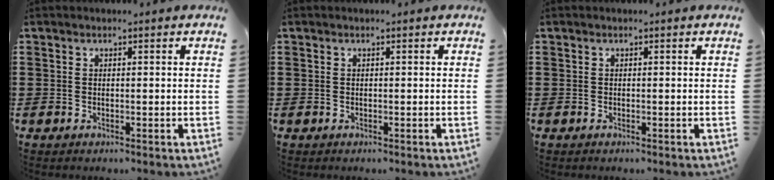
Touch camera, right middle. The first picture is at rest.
{"total": 0.0}
{"total": 0.0}